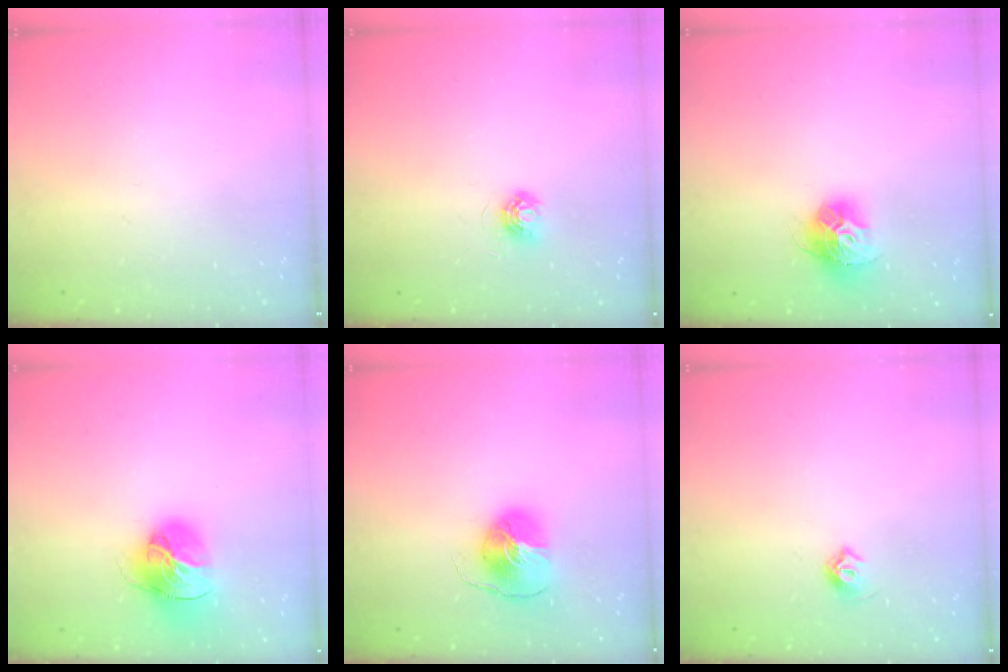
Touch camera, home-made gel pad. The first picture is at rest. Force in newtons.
{"total": 5.4, "press": 5.4, "slide": 0.3}
{"total": 12.8, "press": 12.8, "slide": 1.1}
{"total": 17.5, "press": 17.4, "slide": 1.7}
{"total": 8.2, "press": 8.1, "slide": 1.0}
{"total": 5.5, "press": 5.3, "slide": 1.2}